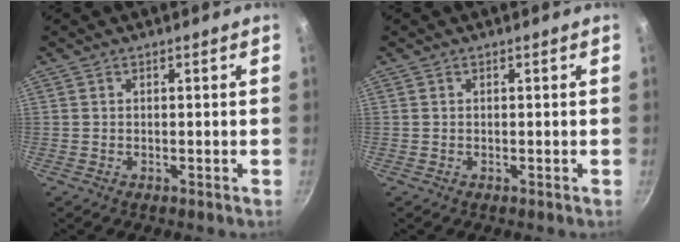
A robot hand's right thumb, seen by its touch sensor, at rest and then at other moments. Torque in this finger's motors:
{"motor_torque": [-0.42, -0.42, 0.05, 0.43, 0.02]}